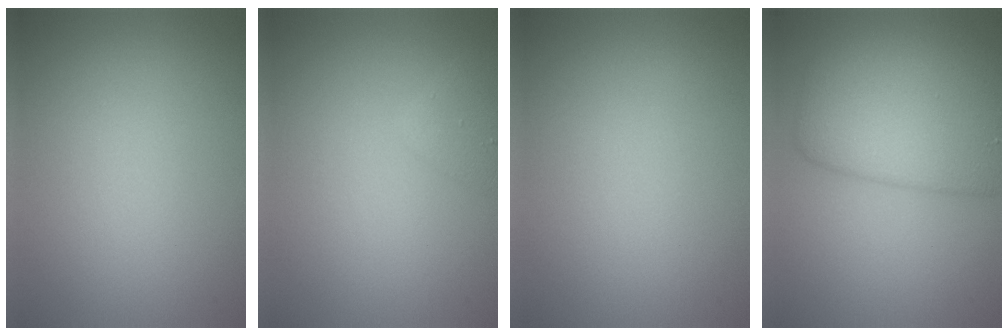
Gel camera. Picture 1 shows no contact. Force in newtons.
{"total": 1.3, "press": 1.3, "slide": 0.0}
{"total": 0.0}
{"total": 6.7, "press": 6.7, "slide": 0.1}